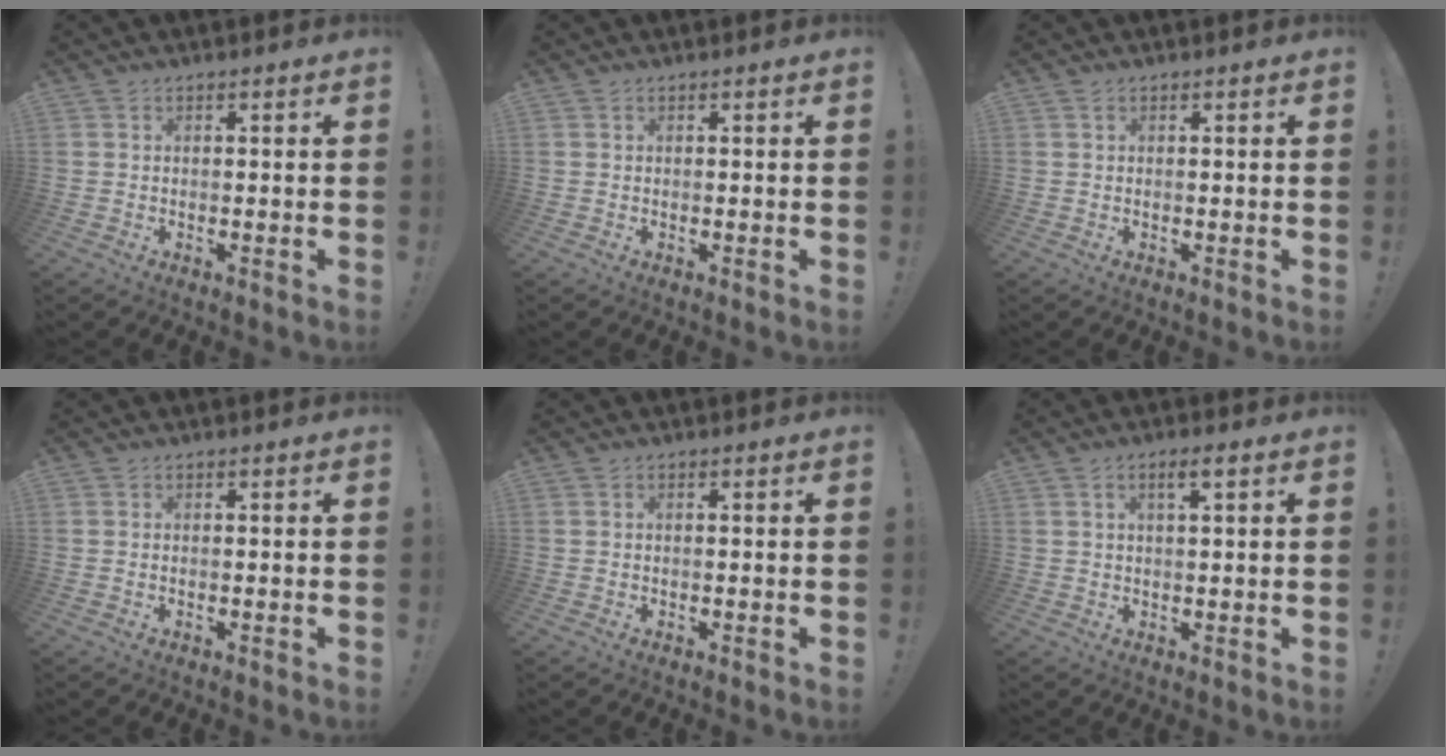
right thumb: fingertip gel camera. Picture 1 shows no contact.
{"total": 0.0}
{"total": 0.0}
{"total": 0.0}
{"total": 0.0}
{"total": 3.3, "force": [1.4, 0.6, 2.9], "torque": [-0.048, -0.002, 0.020]}